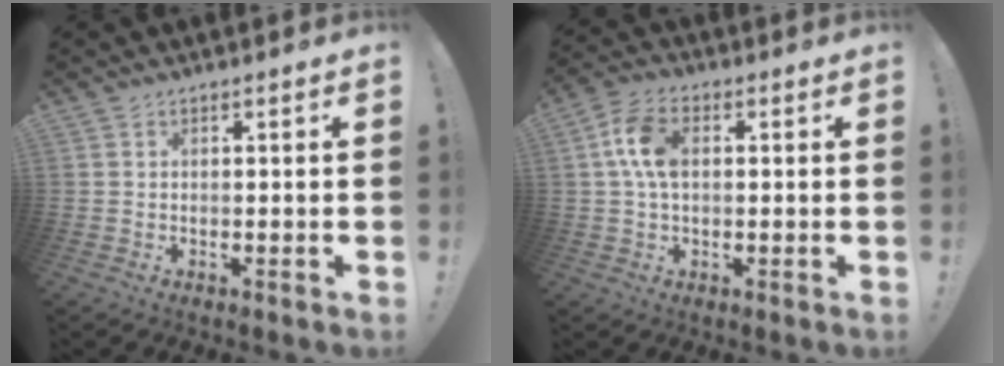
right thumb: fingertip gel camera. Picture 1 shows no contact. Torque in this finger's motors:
{"motor_torque": [0.68, 0.00, 0.99, -0.73, 0.40]}